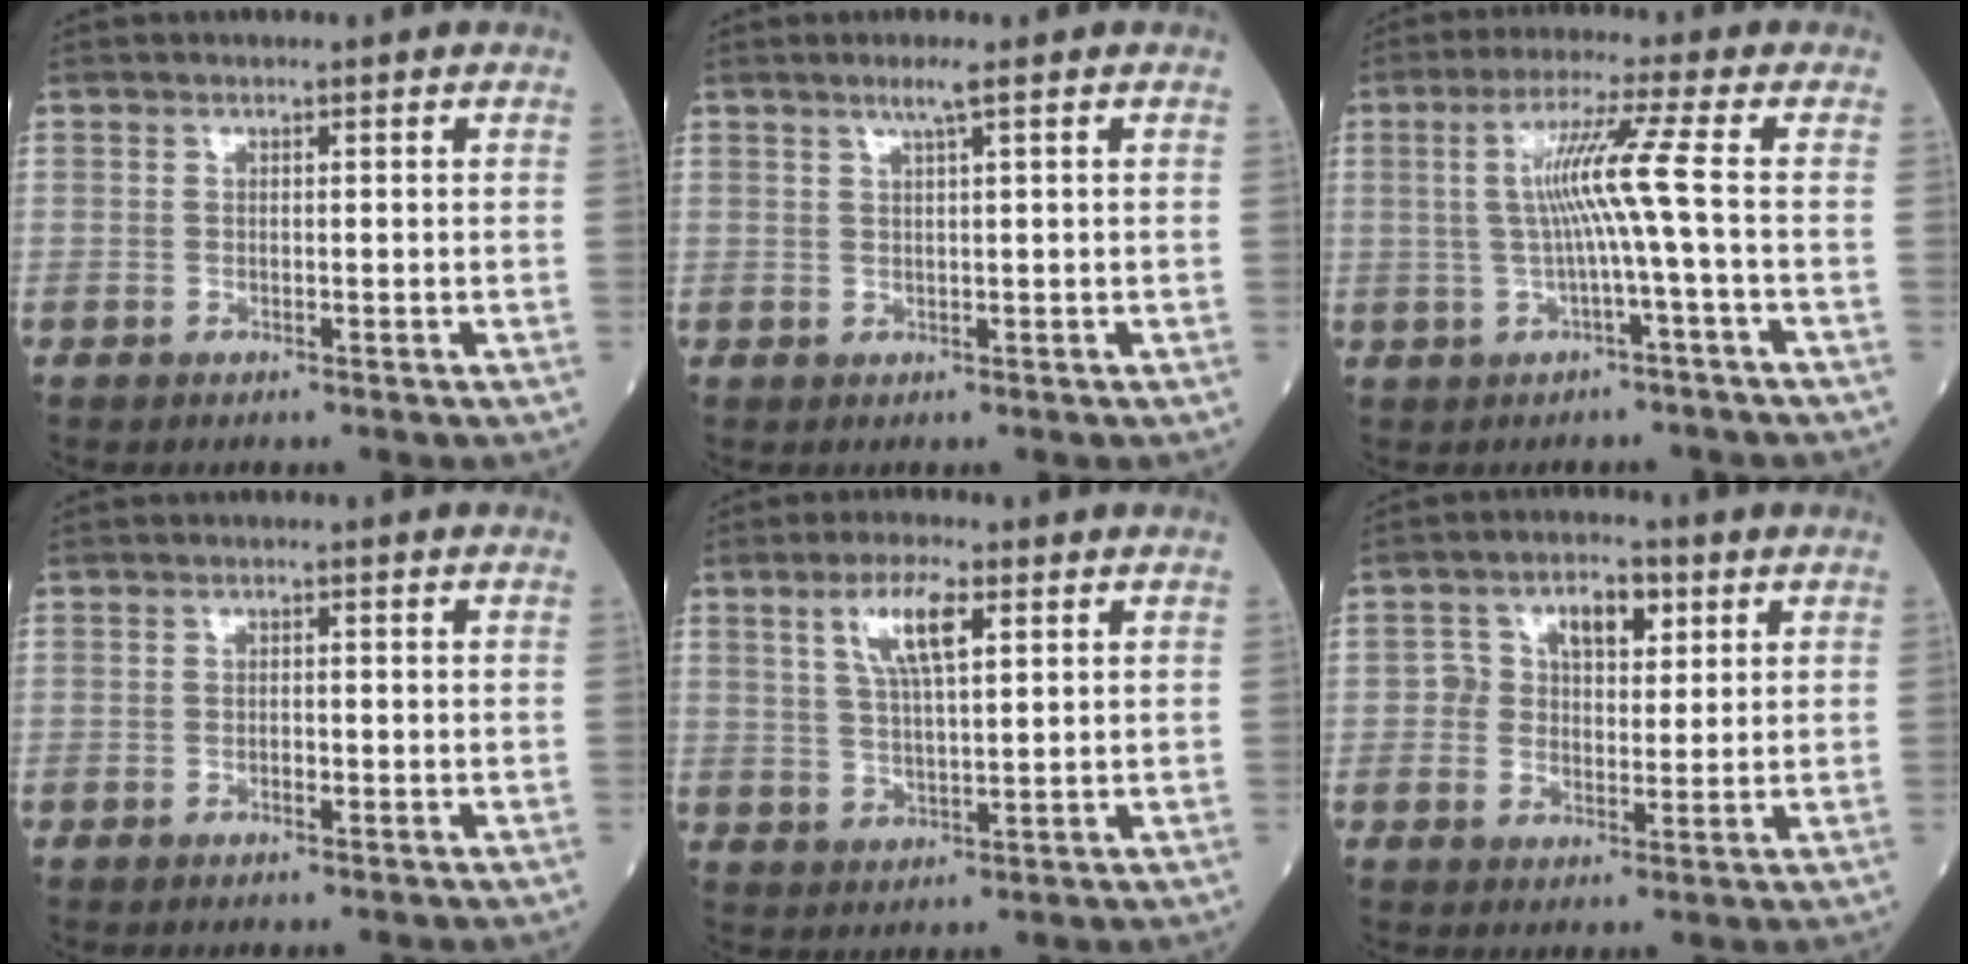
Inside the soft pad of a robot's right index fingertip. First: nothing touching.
{"total": 2.0, "force": [1.2, -0.5, 1.6], "torque": [-0.035, -0.002, 0.024]}
{"total": 7.0, "force": [-0.2, -1.9, 6.7], "torque": [-0.131, 0.013, 0.004]}
{"total": 1.1, "force": [-0.5, 0.3, 0.9], "torque": [-0.016, 0.001, -0.009]}
{"total": 7.2, "force": [3.2, 1.5, 6.2], "torque": [-0.121, 0.008, 0.061]}
{"total": 6.3, "force": [2.0, 4.0, 4.4], "torque": [-0.064, 0.020, 0.034]}